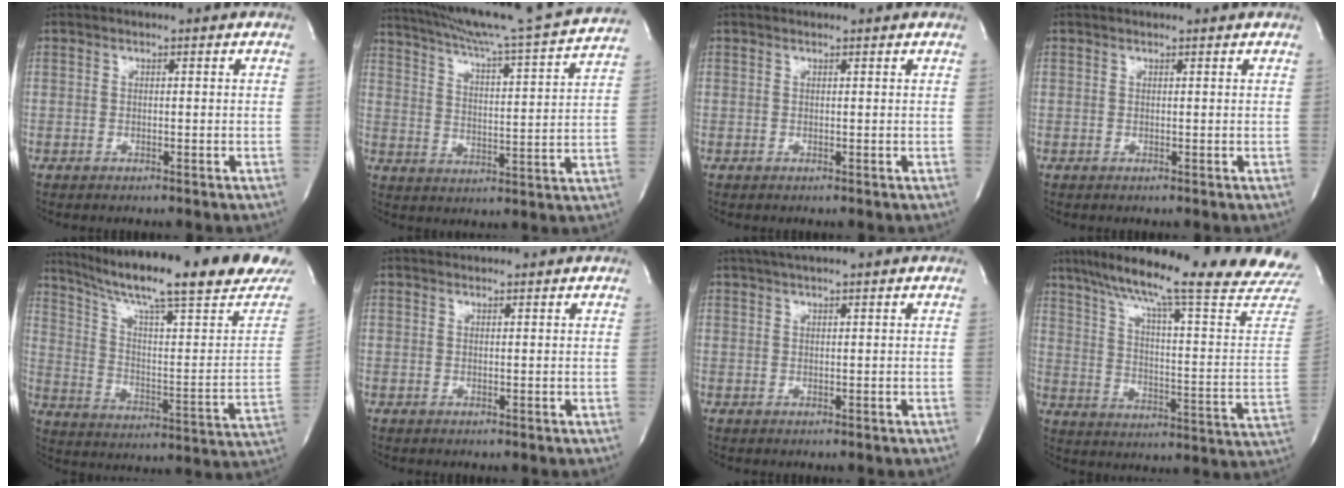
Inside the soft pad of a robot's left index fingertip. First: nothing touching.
{"total": 22.5, "force": [20.4, -1.1, 9.5], "torque": [-0.159, -0.038, 0.274]}
{"total": 0.7, "force": [0.7, 0.2, -0.1], "torque": [-0.008, 0.007, 0.009]}
{"total": 1.9, "force": [1.8, 0.3, 0.5], "torque": [-0.010, 0.017, 0.019]}
{"total": 27.0, "force": [22.1, 1.0, 15.5], "torque": [-0.246, -0.069, 0.300]}
{"total": 1.9, "force": [1.8, 0.4, 0.0], "torque": [-0.010, 0.014, 0.023]}
{"total": 4.6, "force": [3.7, 0.2, 2.7], "torque": [-0.044, 0.026, 0.060]}
{"total": 27.8, "force": [23.7, 0.1, 14.5], "torque": [-0.233, -0.068, 0.309]}